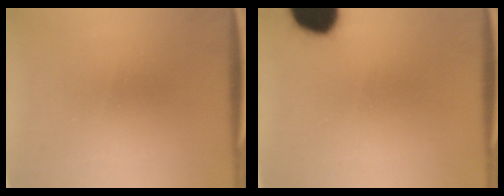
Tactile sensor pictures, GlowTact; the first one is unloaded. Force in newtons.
{"total": 15.5}